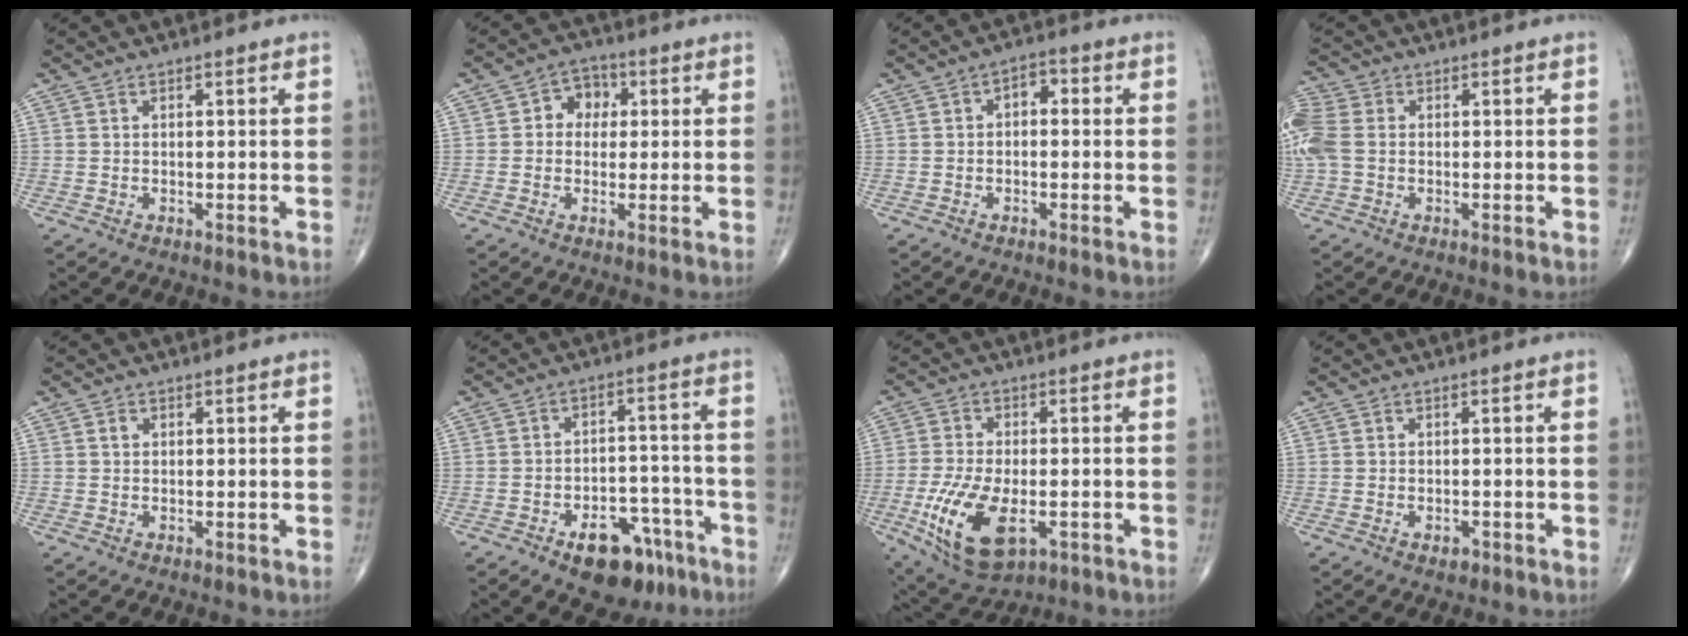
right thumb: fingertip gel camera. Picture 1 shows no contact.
{"total": 5.5, "force": [0.9, 4.6, 2.9], "torque": [-0.011, 0.012, 0.004]}
{"total": 3.3, "force": [0.0, 2.1, 2.5], "torque": [-0.017, 0.015, -0.011]}
{"total": 6.6, "force": [0.0, 4.8, 4.6], "torque": [-0.138, 0.014, -0.003]}
{"total": 0.9, "force": [0.3, 0.8, 0.5], "torque": [-0.007, 0.002, 0.005]}
{"total": 12.1, "force": [-7.3, 6.7, 7.0], "torque": [-0.061, 0.056, -0.099]}
{"total": 14.0, "force": [-4.3, 7.0, 11.3], "torque": [-0.220, -0.003, -0.063]}
{"total": 1.3, "force": [-0.6, 0.9, 0.8], "torque": [-0.010, 0.000, -0.007]}